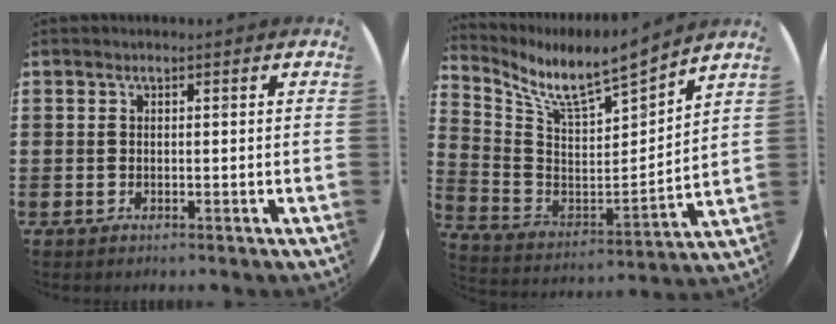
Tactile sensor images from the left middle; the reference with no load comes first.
{"total": 7.8, "force": [6.7, 1.1, 3.9], "torque": [-0.106, -0.059, 0.109]}